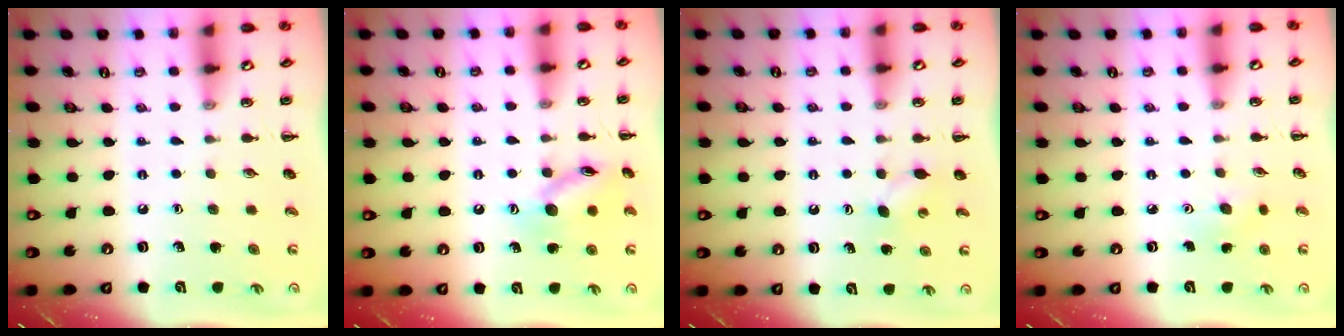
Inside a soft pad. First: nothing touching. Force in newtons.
{"total": 11.7, "press": 11.7, "slide": 0.6}
{"total": 4.7, "press": 4.6, "slide": 1.2}
{"total": 3.6, "press": 3.5, "slide": 0.9}